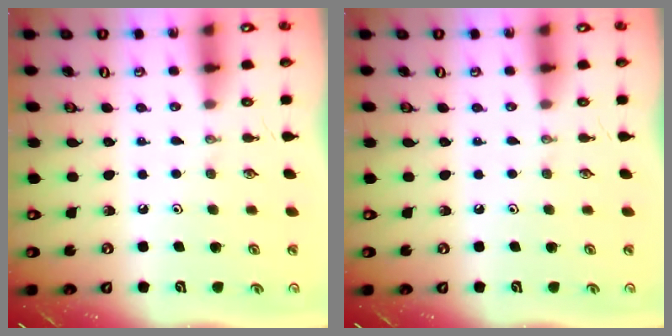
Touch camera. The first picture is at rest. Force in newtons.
{"total": 0.0}